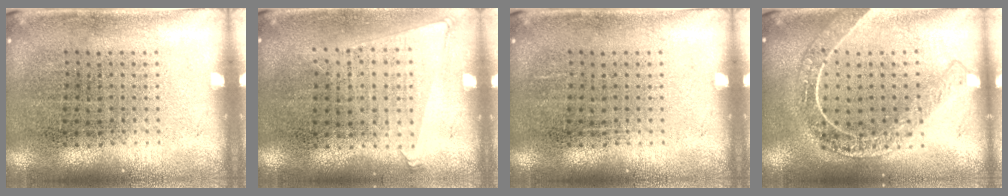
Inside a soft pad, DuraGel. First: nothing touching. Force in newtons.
{"total": 1.1, "press": 1.0, "slide": 0.5}
{"total": 0.0}
{"total": 2.0, "press": 1.7, "slide": 1.0}